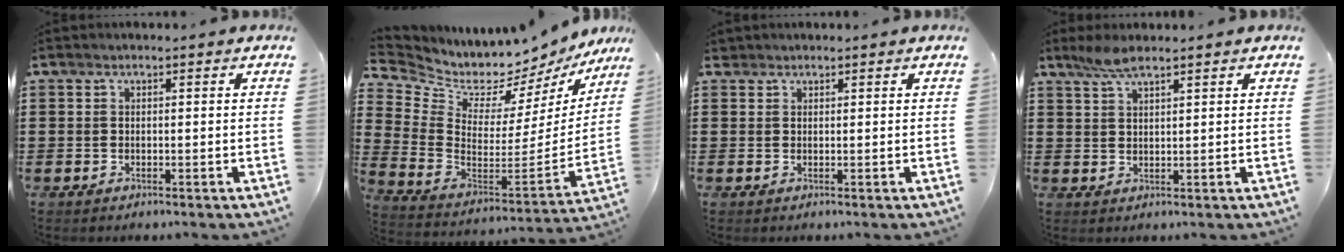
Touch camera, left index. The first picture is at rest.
{"total": 5.3, "force": [4.9, 1.9, 0.2], "torque": [-0.046, -0.061, 0.081]}
{"total": 0.9, "force": [0.8, 0.4, 0.2], "torque": [-0.007, 0.001, 0.017]}
{"total": 3.3, "force": [2.6, 0.6, 2.0], "torque": [-0.046, 0.002, 0.048]}